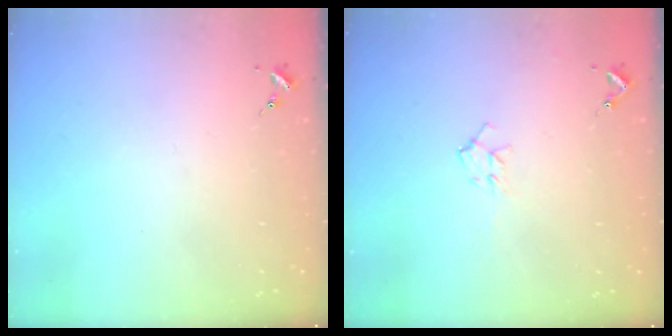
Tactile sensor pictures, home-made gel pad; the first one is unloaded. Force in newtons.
{"total": 7.7, "press": 7.6, "slide": 0.9}